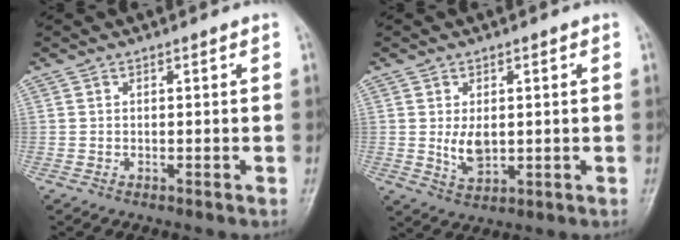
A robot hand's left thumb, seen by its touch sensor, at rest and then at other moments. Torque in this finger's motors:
{"motor_torque": [0.87, 0.87, 0.68, -0.20, 0.02]}